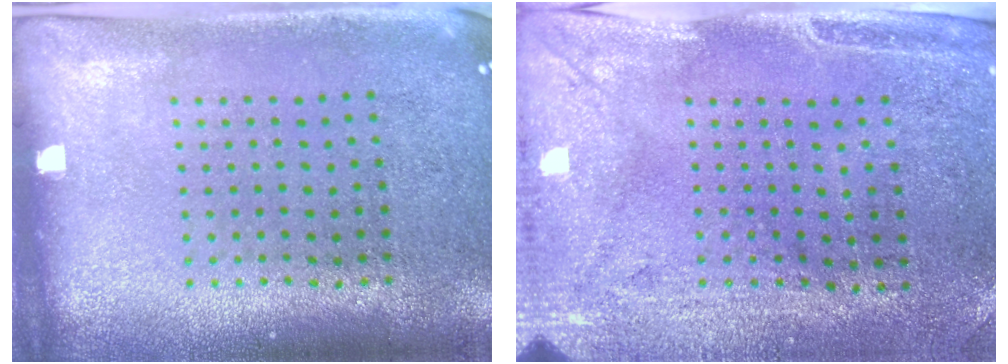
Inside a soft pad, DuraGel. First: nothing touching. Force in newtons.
{"total": 3.0, "press": 2.4, "slide": 1.7}